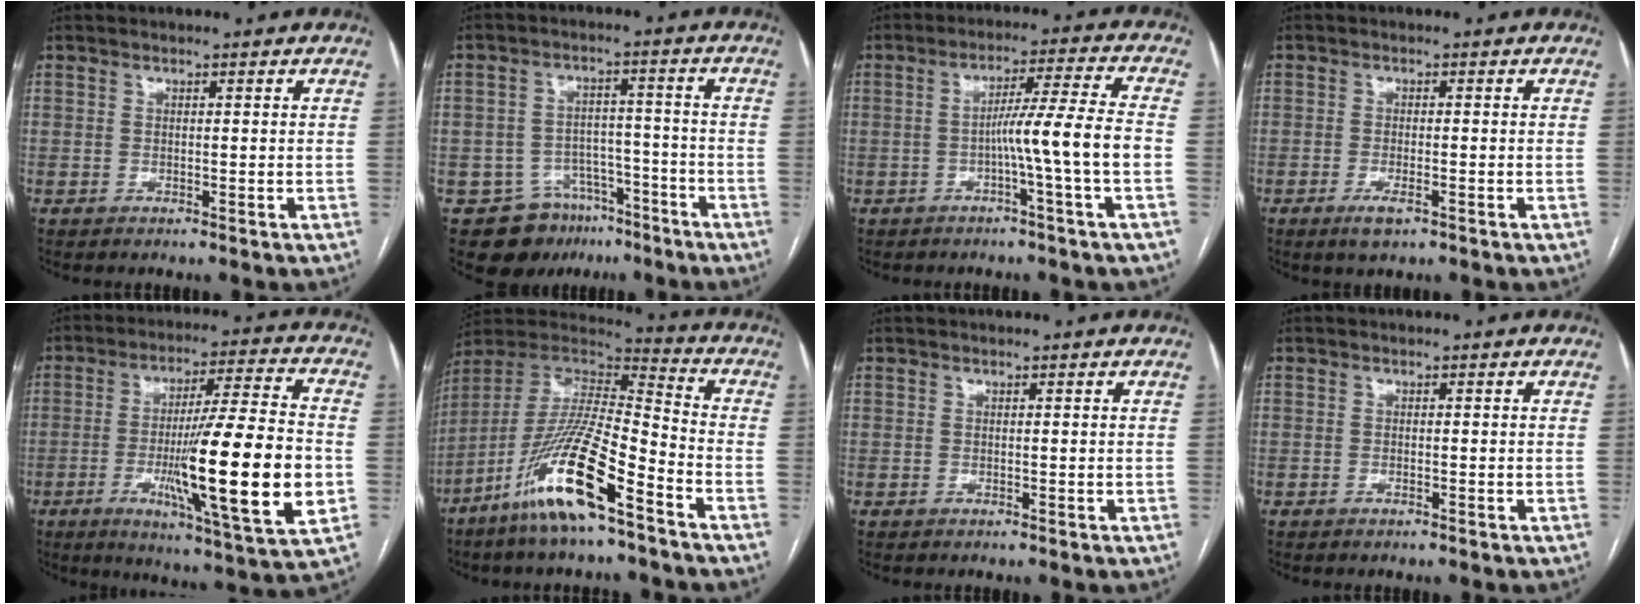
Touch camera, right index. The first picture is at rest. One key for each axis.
{"total": 10.9, "fx": -7.2, "fy": 7.7, "fz": 2.9, "tx": -0.040, "ty": 0.036, "tz": -0.103}
{"total": 8.4, "fx": -2.3, "fy": -1.9, "fz": 7.9, "tx": -0.129, "ty": 0.012, "tz": -0.036}
{"total": 3.0, "fx": -1.7, "fy": 0.7, "fz": 2.4, "tx": -0.046, "ty": -0.004, "tz": -0.027}
{"total": 21.3, "fx": -4.3, "fy": 0.7, "fz": 20.9, "tx": -0.324, "ty": -0.019, "tz": -0.065}
{"total": 17.8, "fx": -10.3, "fy": 1.9, "fz": 14.4, "tx": -0.310, "ty": -0.027, "tz": -0.198}
{"total": 0.0}
{"total": 0.5, "fx": -0.4, "fy": 0.0, "fz": 0.4, "tx": -0.012, "ty": -0.001, "tz": -0.006}